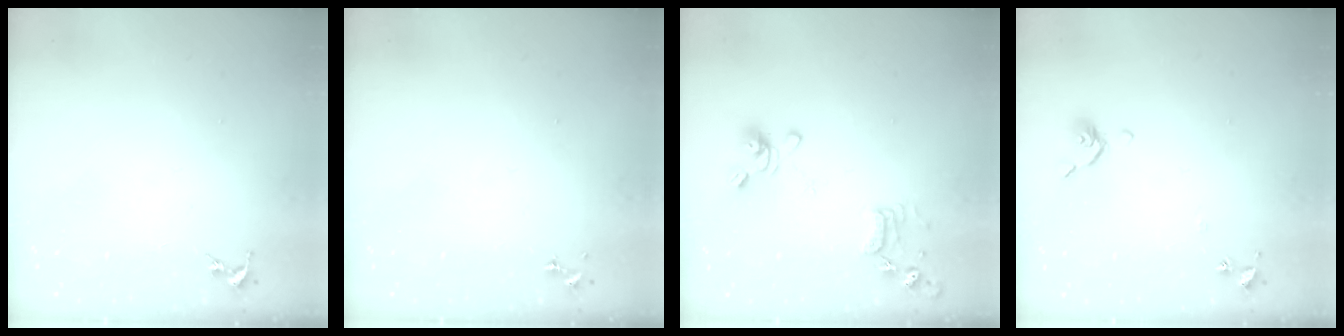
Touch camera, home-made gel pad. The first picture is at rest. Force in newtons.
{"total": 0.0}
{"total": 13.1, "press": 13.0, "slide": 1.3}
{"total": 6.7, "press": 6.6, "slide": 1.0}